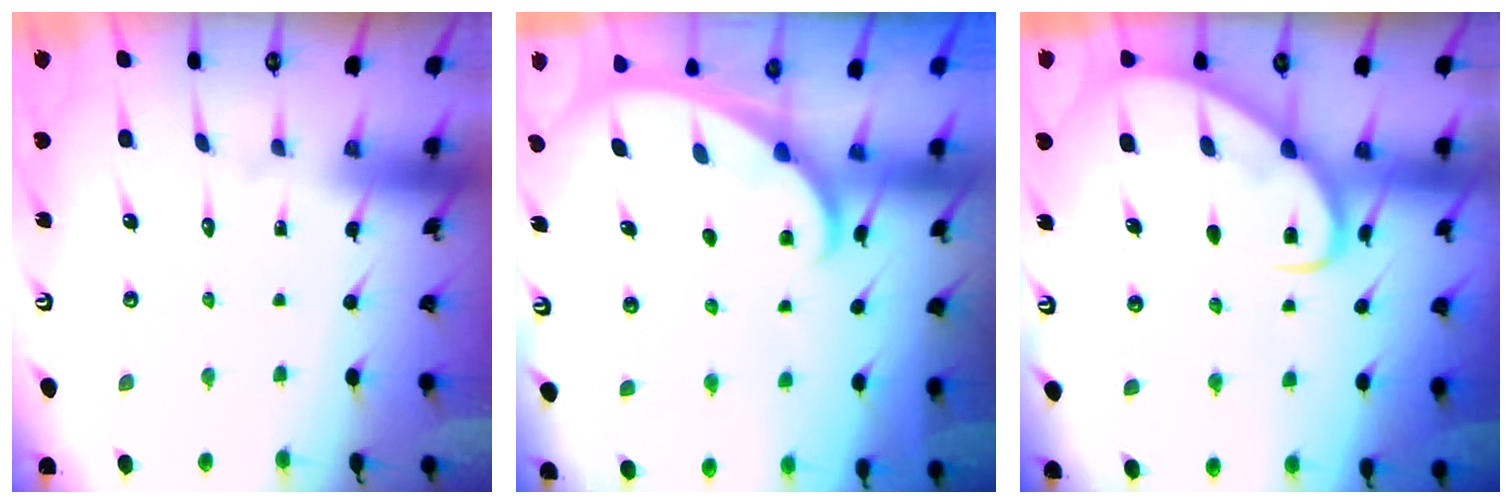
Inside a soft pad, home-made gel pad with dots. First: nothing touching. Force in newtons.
{"total": 2.4, "press": 2.4, "slide": 0.3}
{"total": 10.0, "press": 10.0, "slide": 0.8}